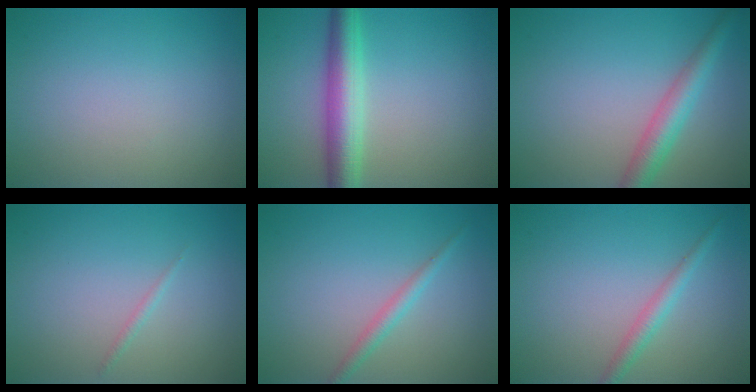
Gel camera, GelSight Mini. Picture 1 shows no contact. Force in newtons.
{"total": 5.2, "press": 5.2, "slide": 0.2}
{"total": 3.5, "press": 3.5, "slide": 0.1}
{"total": 0.6, "press": 0.6, "slide": 0.0}
{"total": 1.5, "press": 1.5, "slide": 0.1}
{"total": 1.8, "press": 1.8, "slide": 0.1}